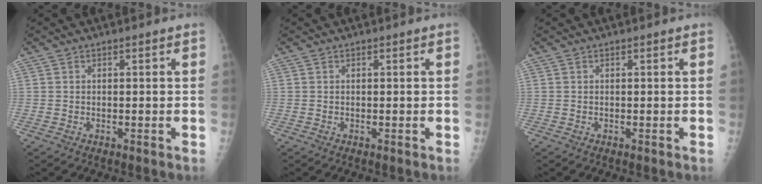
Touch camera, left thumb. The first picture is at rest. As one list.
[{"total": 0.0}, {"total": 0.0}]